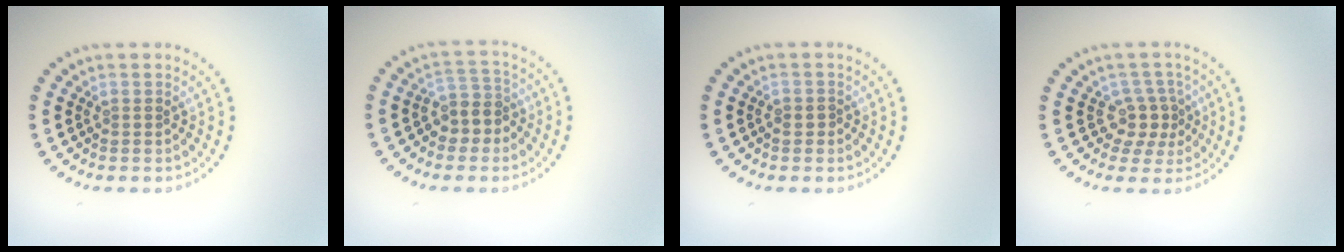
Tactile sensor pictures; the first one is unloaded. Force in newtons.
{"total": 2.8, "press": 2.5, "slide": 1.3}
{"total": 0.7, "press": 0.6, "slide": 0.4}
{"total": 2.7, "press": 2.1, "slide": 1.7}